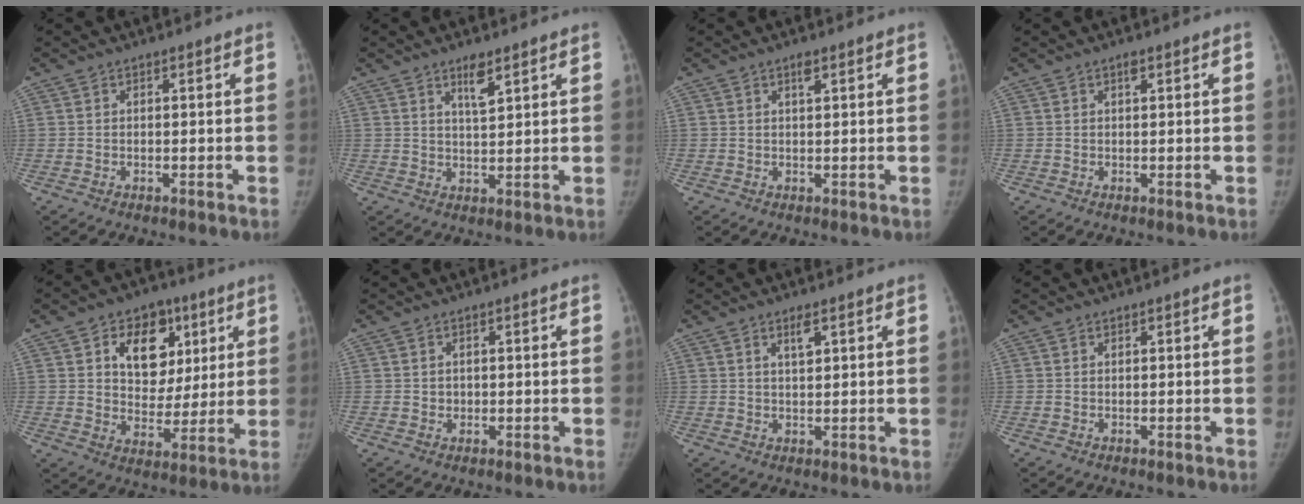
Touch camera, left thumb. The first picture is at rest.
{"total": 4.2, "force": [2.7, 1.1, 3.0], "torque": [-0.046, -0.018, 0.049]}
{"total": 1.5, "force": [0.9, 0.4, 1.1], "torque": [-0.016, 0.000, 0.014]}
{"total": 1.0, "force": [0.6, 0.4, 0.8], "torque": [-0.010, 0.000, 0.008]}
{"total": 14.4, "force": [5.6, 10.6, 8.0], "torque": [-0.065, -0.017, 0.090]}
{"total": 1.1, "force": [0.0, 1.0, 0.3], "torque": [0.001, 0.002, 0.002]}
{"total": 2.7, "force": [1.5, 0.8, 2.1], "torque": [-0.035, -0.006, 0.028]}
{"total": 0.0}